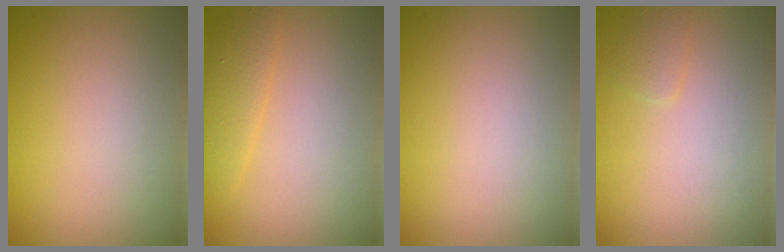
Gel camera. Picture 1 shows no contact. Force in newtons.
{"total": 1.7, "press": 1.7, "slide": 0.2}
{"total": 0.0}
{"total": 0.7, "press": 0.7, "slide": 0.1}